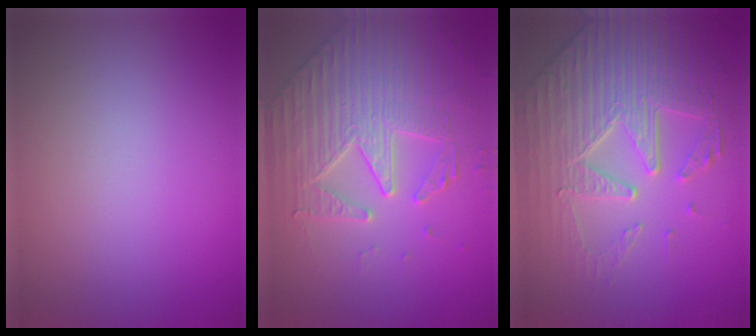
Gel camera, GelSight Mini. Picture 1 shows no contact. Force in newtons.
{"total": 4.8, "press": 4.8, "slide": 0.5}
{"total": 7.8, "press": 5.9, "slide": 5.1}